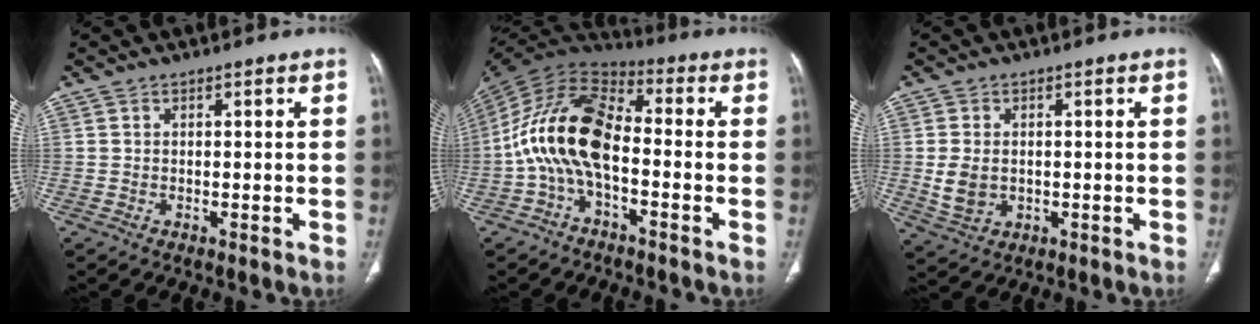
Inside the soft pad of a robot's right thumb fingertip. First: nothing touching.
{"total": 15.2, "force": [-2.6, 7.9, 12.7], "torque": [-0.243, 0.054, -0.060]}
{"total": 5.5, "force": [-0.2, 4.1, 3.7], "torque": [-0.069, -0.004, 0.007]}